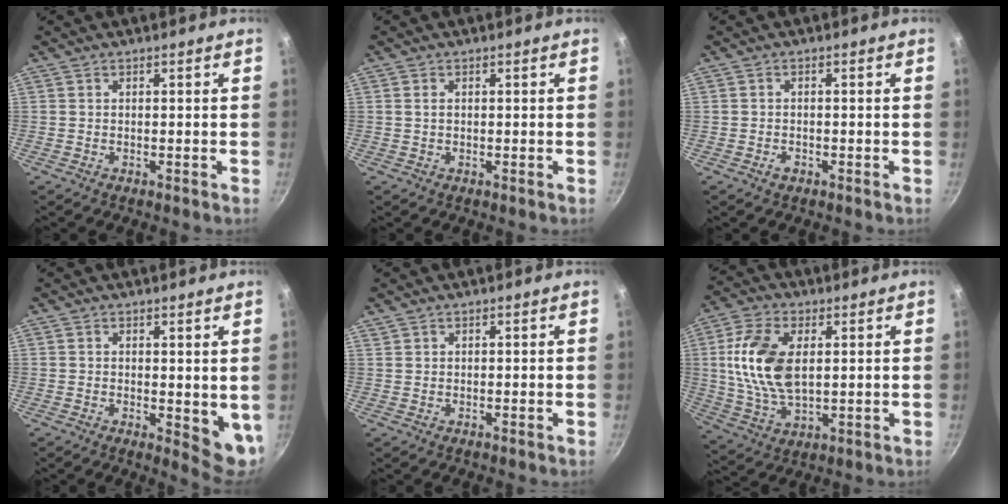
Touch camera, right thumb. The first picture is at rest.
{"total": 1.1, "force": [0.2, 0.7, 0.7], "torque": [-0.013, 0.003, 0.003]}
{"total": 1.6, "force": [-0.9, 1.0, 0.8], "torque": [-0.015, 0.006, -0.016]}
{"total": 6.3, "force": [0.8, 3.0, 5.5], "torque": [-0.067, -0.019, 0.013]}
{"total": 0.5, "force": [0.4, 0.3, 0.1], "torque": [0.002, 0.003, 0.009]}
{"total": 14.4, "force": [2.4, 8.2, 11.6], "torque": [-0.220, -0.004, 0.047]}